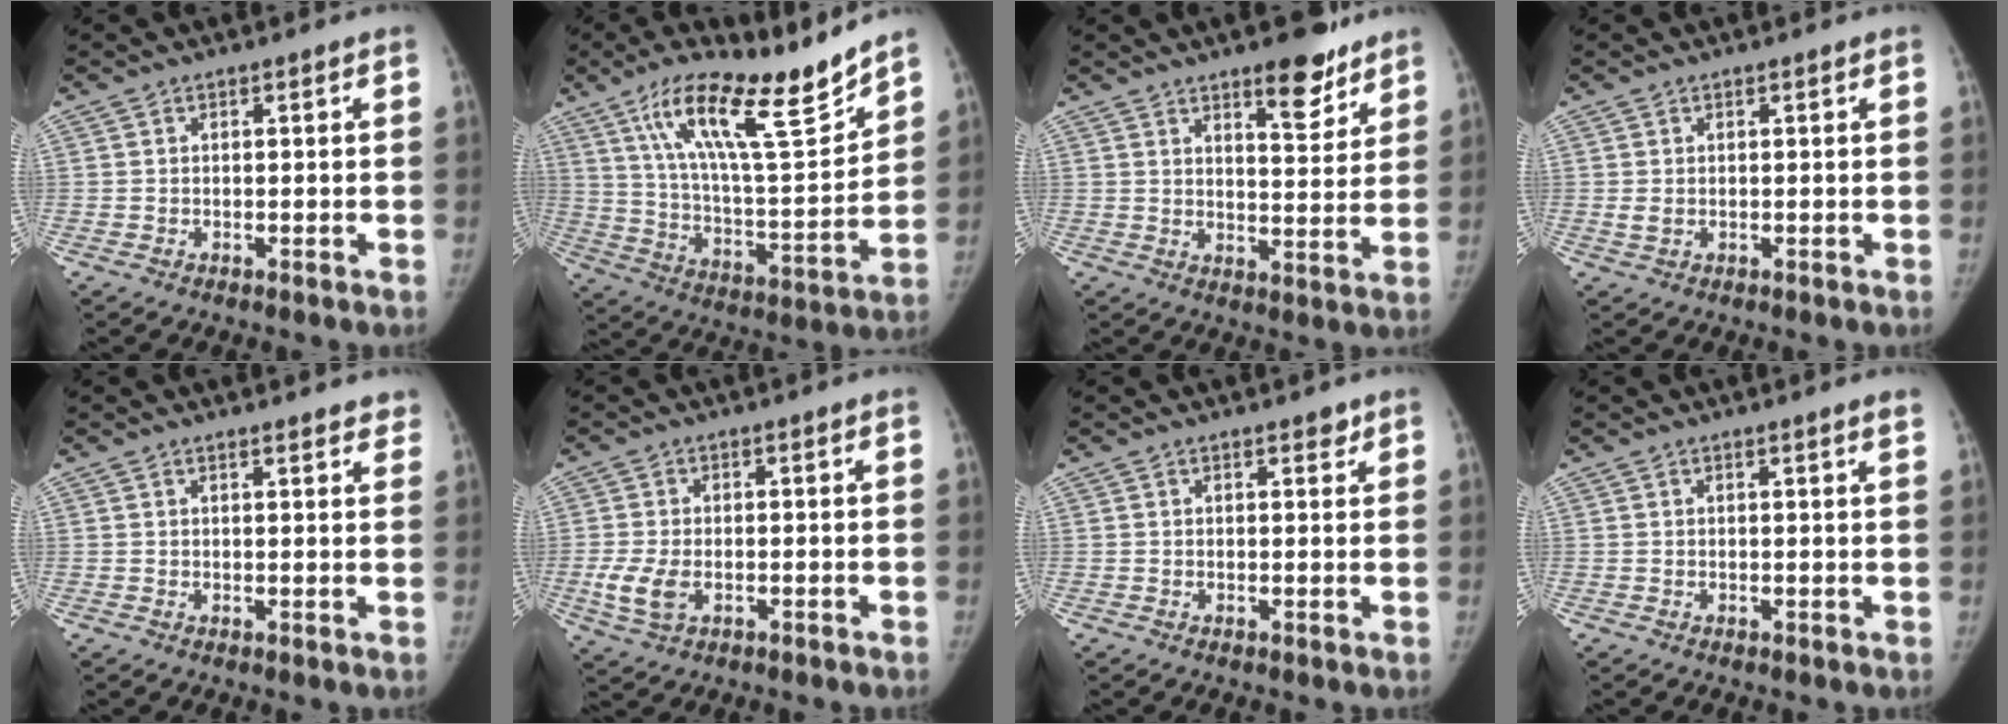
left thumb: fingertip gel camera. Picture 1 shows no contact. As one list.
[{"total": 20.3, "force": [14.6, 4.0, 13.5], "torque": [-0.197, -0.076, 0.255]}, {"total": 9.4, "force": [6.7, 3.3, 5.7], "torque": [-0.054, -0.046, 0.097]}, {"total": 1.4, "force": [0.3, 1.0, 0.9], "torque": [-0.017, -0.004, 0.010]}, {"total": 4.3, "force": [3.8, 1.3, 1.4], "torque": [0.009, -0.013, 0.035]}, {"total": 5.5, "force": [-1.2, 3.3, 4.3], "torque": [-0.098, -0.008, -0.020]}, {"total": 1.5, "force": [1.2, 0.7, 0.6], "torque": [0.000, -0.007, 0.013]}, {"total": 1.4, "force": [1.2, -0.1, 0.8], "torque": [-0.008, -0.004, 0.011]}]